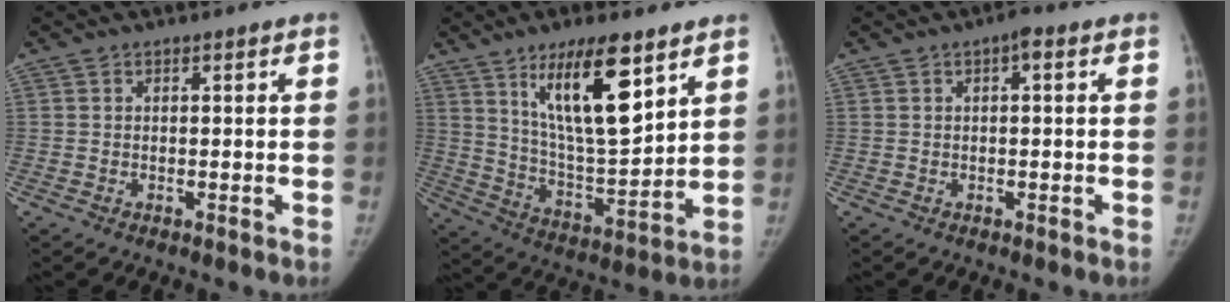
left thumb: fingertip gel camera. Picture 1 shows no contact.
{"total": 17.3, "force": [9.2, 5.2, 13.7], "torque": [-0.207, -0.055, 0.170]}
{"total": 1.8, "force": [0.4, 0.7, 1.6], "torque": [-0.020, 0.006, -0.001]}